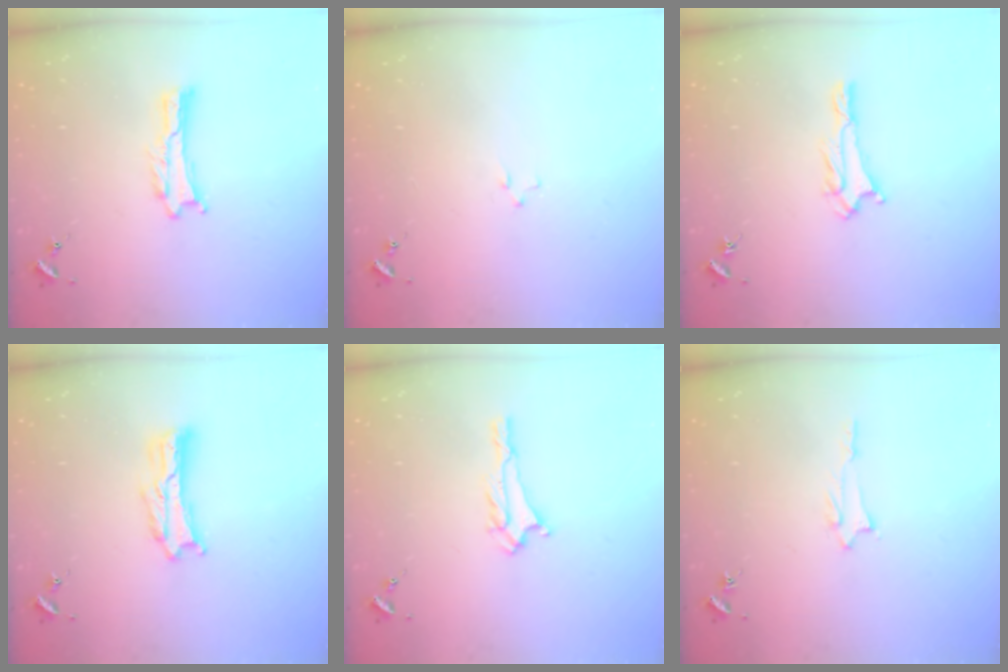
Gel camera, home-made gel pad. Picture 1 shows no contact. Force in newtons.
{"total": 0.7, "press": 0.7, "slide": 0.2}
{"total": 1.7, "press": 1.7, "slide": 0.2}
{"total": 1.6, "press": 1.6, "slide": 0.3}
{"total": 1.9, "press": 1.9, "slide": 0.4}
{"total": 1.2, "press": 1.2, "slide": 0.1}